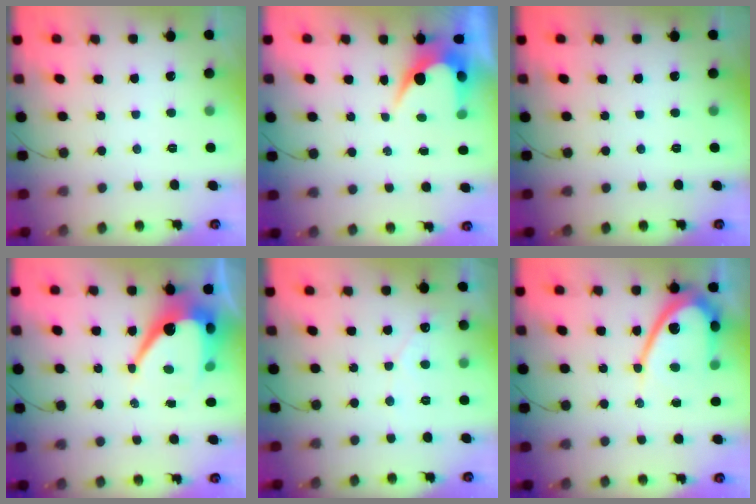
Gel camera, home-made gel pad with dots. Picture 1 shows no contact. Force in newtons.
{"total": 5.3, "press": 5.3, "slide": 0.3}
{"total": 0.0}
{"total": 12.3, "press": 12.2, "slide": 0.7}
{"total": 3.1, "press": 3.1, "slide": 0.1}
{"total": 11.8, "press": 11.7, "slide": 1.1}